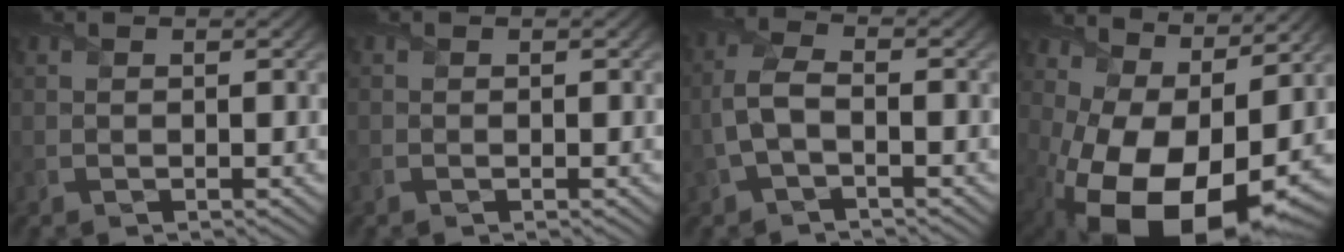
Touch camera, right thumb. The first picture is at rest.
{"total": 0.6, "force": [-0.4, 0.4, 0.1], "torque": [-0.005, -0.006, -0.008]}
{"total": 4.1, "force": [-1.0, 1.9, 3.5], "torque": [-0.089, 0.006, -0.026]}
{"total": 18.0, "force": [-1.7, 9.8, 15.0], "torque": [-0.262, -0.033, 0.002]}